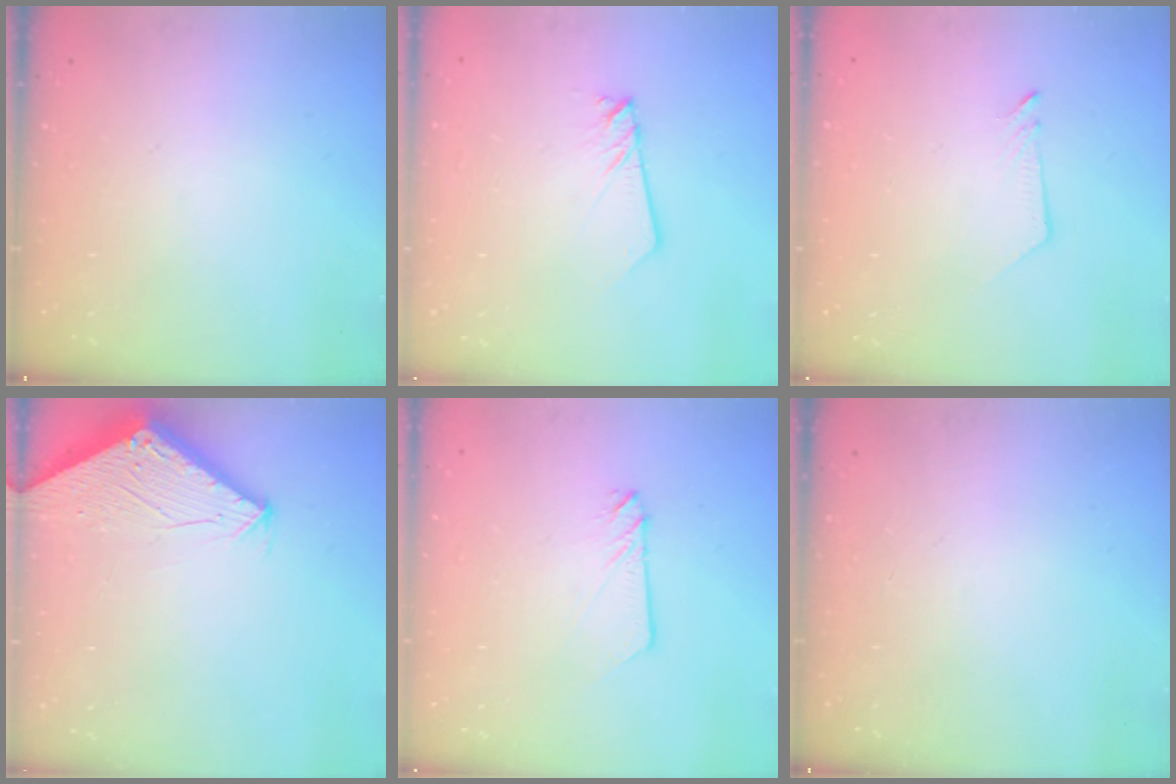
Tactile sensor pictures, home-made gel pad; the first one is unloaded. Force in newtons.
{"total": 1.9, "press": 1.9, "slide": 0.2}
{"total": 2.6, "press": 2.6, "slide": 0.3}
{"total": 2.8, "press": 2.8, "slide": 0.1}
{"total": 2.4, "press": 2.4, "slide": 0.2}
{"total": 0.0}